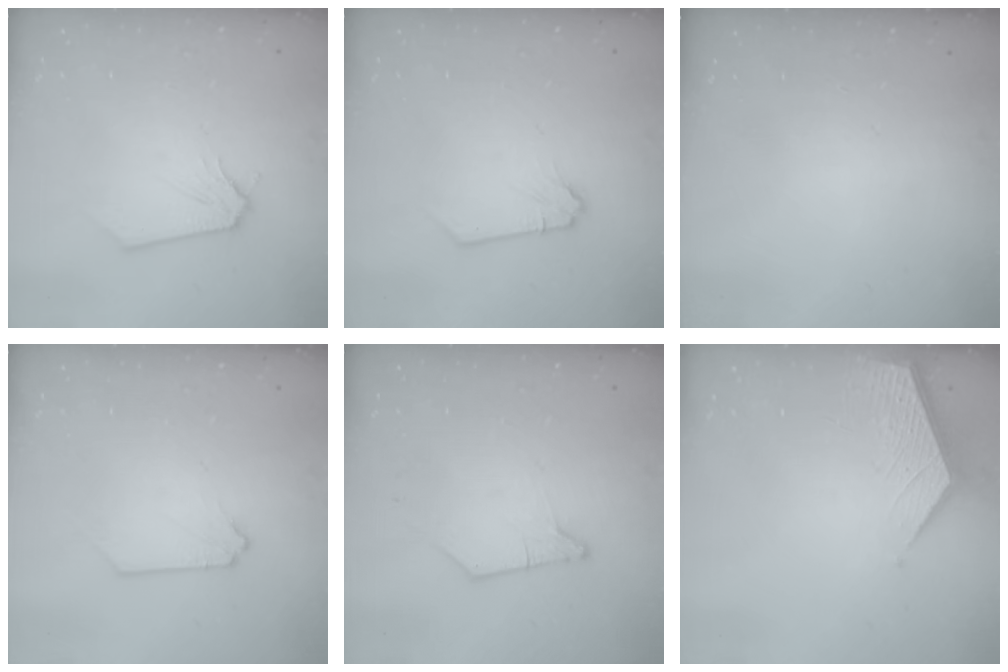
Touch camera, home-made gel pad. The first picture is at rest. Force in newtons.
{"total": 0.0}
{"total": 0.0}
{"total": 0.0}
{"total": 1.0, "press": 1.0, "slide": 0.1}
{"total": 3.7, "press": 3.7, "slide": 0.1}